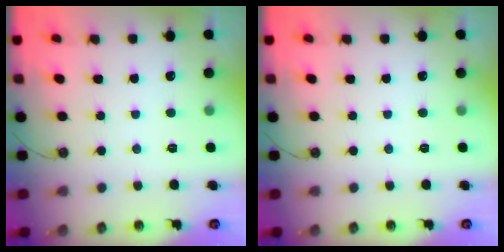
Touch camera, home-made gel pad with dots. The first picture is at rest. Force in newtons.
{"total": 0.0}